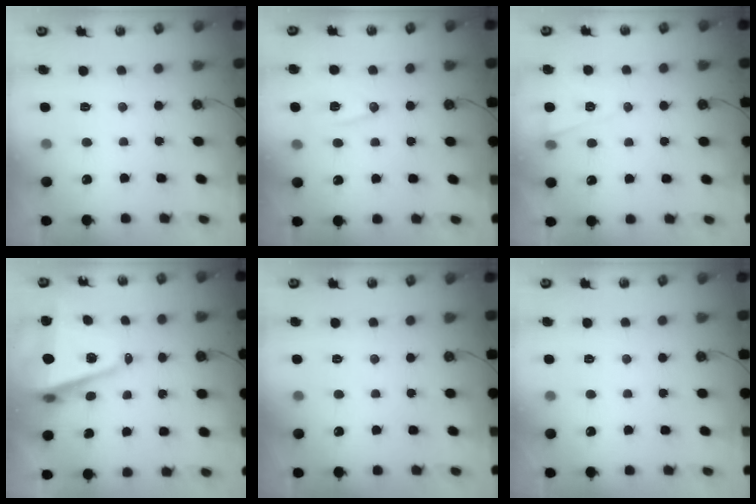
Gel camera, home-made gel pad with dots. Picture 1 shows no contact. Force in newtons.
{"total": 9.9, "press": 9.9, "slide": 1.0}
{"total": 6.0, "press": 4.0, "slide": 4.4}
{"total": 8.4, "press": 7.3, "slide": 4.1}
{"total": 0.0}
{"total": 0.0}